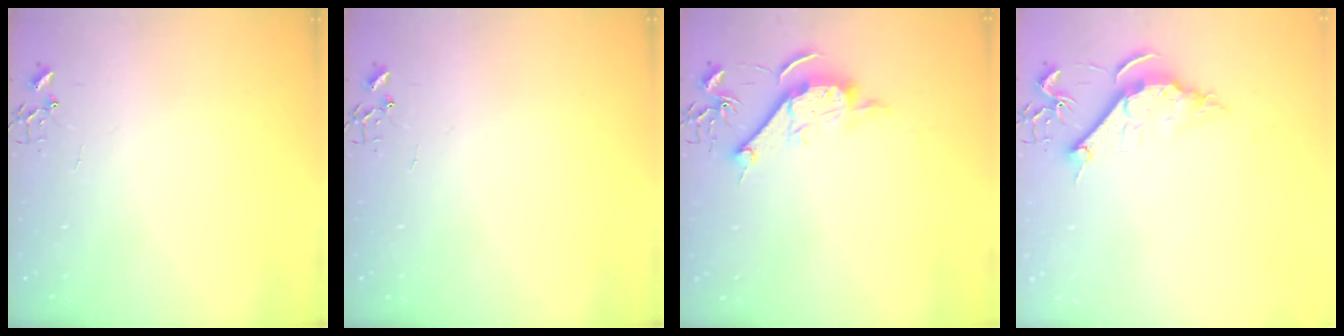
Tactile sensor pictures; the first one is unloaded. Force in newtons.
{"total": 0.0}
{"total": 11.0, "press": 11.0, "slide": 0.4}
{"total": 9.6, "press": 9.6, "slide": 0.4}